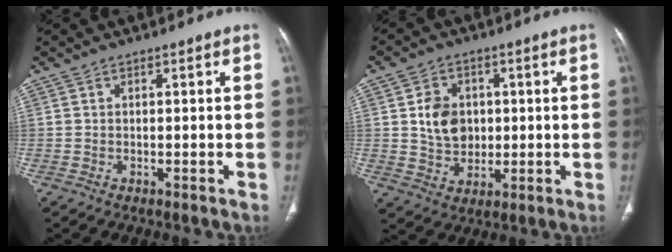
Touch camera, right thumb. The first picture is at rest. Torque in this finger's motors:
{"motor_torque": [-0.43, 0.86, 0.63, 0.38, -0.01]}